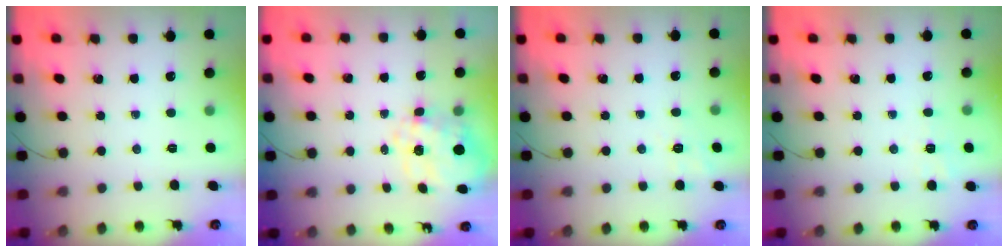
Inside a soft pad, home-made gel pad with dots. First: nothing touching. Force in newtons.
{"total": 10.1, "press": 9.9, "slide": 1.7}
{"total": 2.1, "press": 0.6, "slide": 2.0}
{"total": 1.9, "press": 0.5, "slide": 1.9}